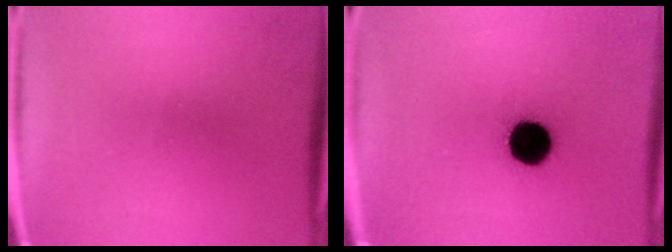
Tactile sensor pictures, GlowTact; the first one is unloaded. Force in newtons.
{"total": 11.1}